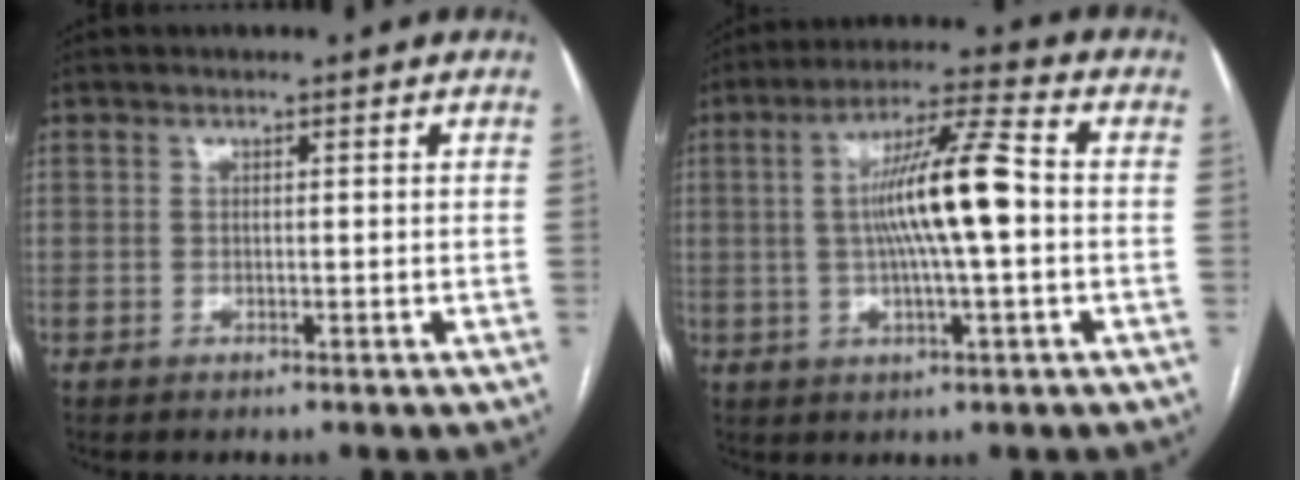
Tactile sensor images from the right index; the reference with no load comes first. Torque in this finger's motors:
{"motor_torque": [1.63, -0.05, 0.57, 0.21]}